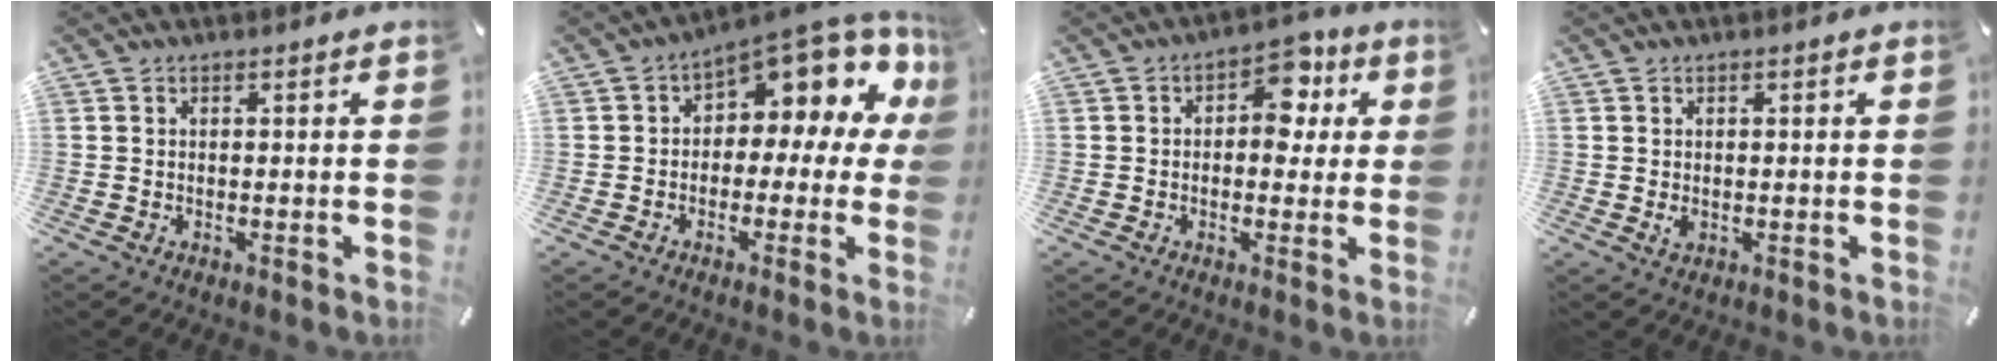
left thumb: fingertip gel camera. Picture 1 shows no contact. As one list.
[{"total": 10.1, "force": [6.3, 4.9, 6.3], "torque": [-0.084, -0.068, 0.103]}, {"total": 9.1, "force": [2.3, 6.2, 6.3], "torque": [-0.065, -0.008, 0.031]}, {"total": 1.5, "force": [-0.1, 1.1, 1.0], "torque": [-0.026, -0.001, -0.004]}]